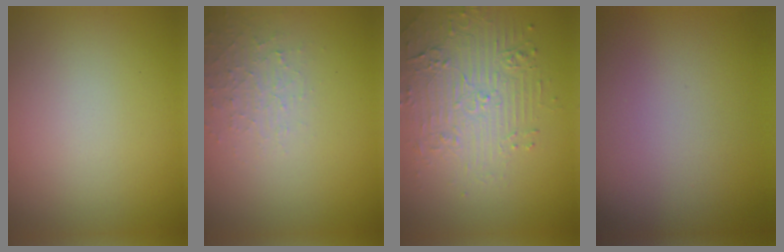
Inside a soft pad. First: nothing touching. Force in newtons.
{"total": 2.1, "press": 2.0, "slide": 0.5}
{"total": 4.7, "press": 3.5, "slide": 3.2}
{"total": 0.0}